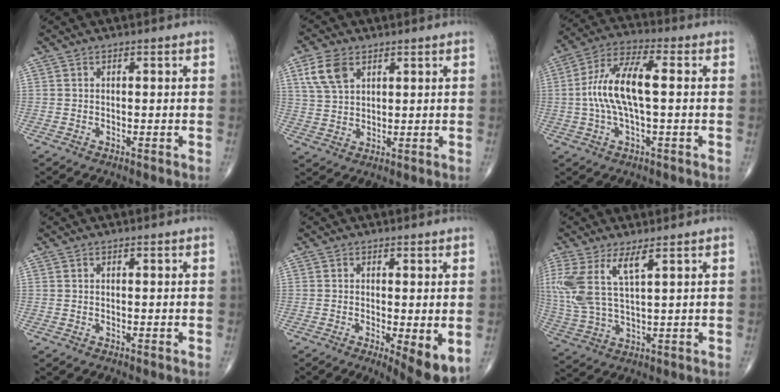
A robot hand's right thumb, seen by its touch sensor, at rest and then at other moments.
{"total": 6.8, "force": [3.2, 4.2, 4.4], "torque": [-0.080, -0.005, 0.068]}
{"total": 12.4, "force": [0.2, 4.4, 11.6], "torque": [-0.245, 0.028, -0.001]}
{"total": 0.0}
{"total": 6.7, "force": [-1.6, 1.7, 6.2], "torque": [-0.091, -0.021, -0.023]}
{"total": 11.5, "force": [4.9, 3.8, 9.7], "torque": [-0.237, -0.015, 0.109]}